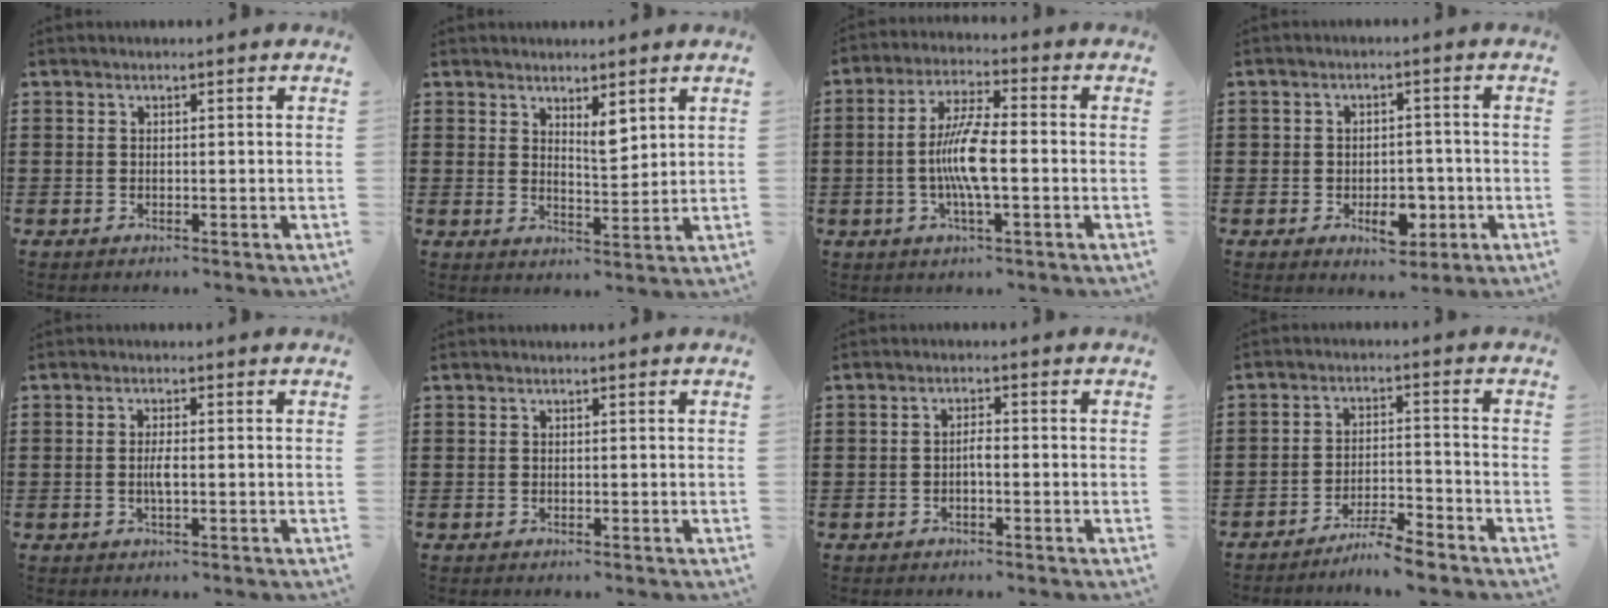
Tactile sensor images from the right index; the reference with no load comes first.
{"total": 4.0, "force": [3.0, 1.3, 2.4], "torque": [-0.037, -0.005, 0.050]}
{"total": 8.0, "force": [-1.2, 1.8, 7.7], "torque": [-0.162, -0.007, -0.030]}
{"total": 5.8, "force": [-2.0, 3.6, 4.1], "torque": [-0.051, 0.005, -0.035]}
{"total": 2.5, "force": [-0.4, 0.4, 2.4], "torque": [-0.052, -0.005, -0.010]}
{"total": 0.0}
{"total": 1.6, "force": [-0.5, 0.3, 1.4], "torque": [-0.035, -0.001, -0.012]}
{"total": 5.0, "force": [-4.6, -0.3, 1.7], "torque": [-0.040, -0.007, -0.092]}